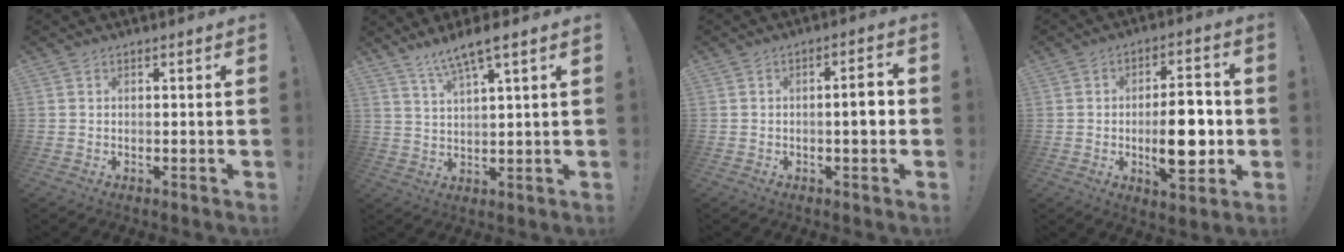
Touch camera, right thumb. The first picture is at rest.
{"total": 7.0, "force": [5.4, 0.2, 4.5], "torque": [-0.084, -0.028, 0.092]}
{"total": 5.1, "force": [-0.4, 1.0, 5.0], "torque": [-0.071, 0.002, -0.011]}
{"total": 13.9, "force": [-1.8, 6.5, 12.1], "torque": [-0.182, 0.002, -0.035]}